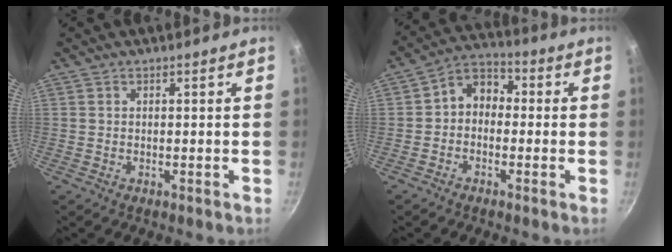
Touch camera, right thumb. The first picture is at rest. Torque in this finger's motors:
{"motor_torque": [-0.02, 0.12, 0.44, -0.36, 0.07]}